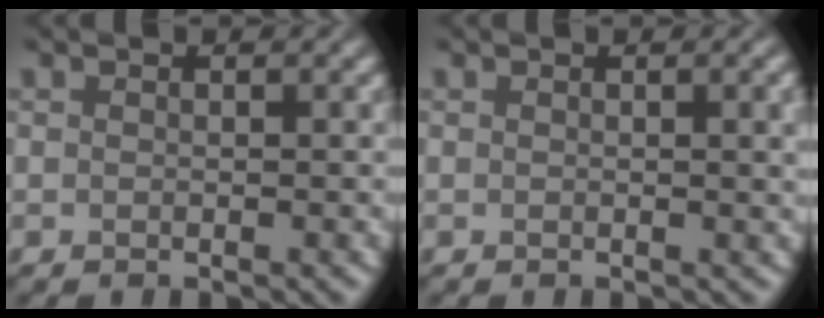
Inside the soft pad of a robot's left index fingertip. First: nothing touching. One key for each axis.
{"total": 2.1, "fx": 0.4, "fy": 0.6, "fz": 2.0, "tx": -0.018, "ty": 0.003, "tz": 0.003}